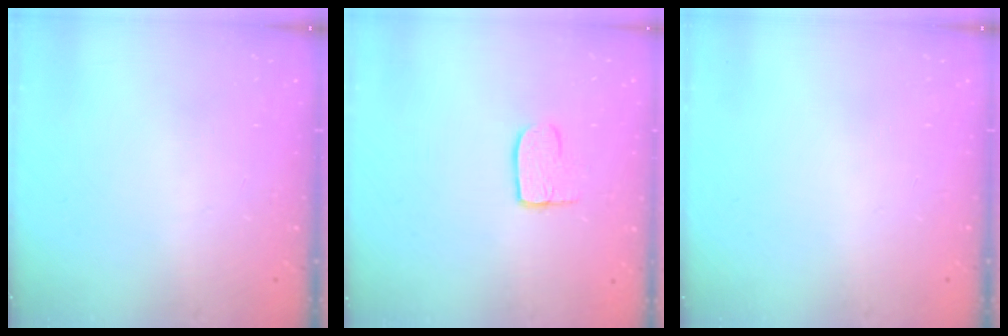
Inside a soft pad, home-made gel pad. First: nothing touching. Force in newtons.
{"total": 7.0, "press": 7.0, "slide": 0.4}
{"total": 0.0}